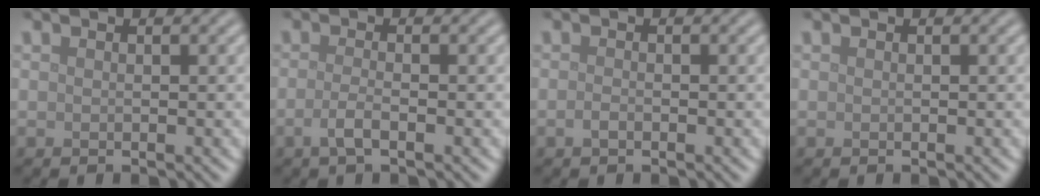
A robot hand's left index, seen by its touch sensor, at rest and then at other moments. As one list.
[{"total": 1.9, "force": [-0.8, 0.6, 1.6], "torque": [-0.033, 0.001, -0.021]}, {"total": 0.7, "force": [-0.4, 0.3, 0.5], "torque": [-0.012, -0.001, -0.008]}, {"total": 0.0}]